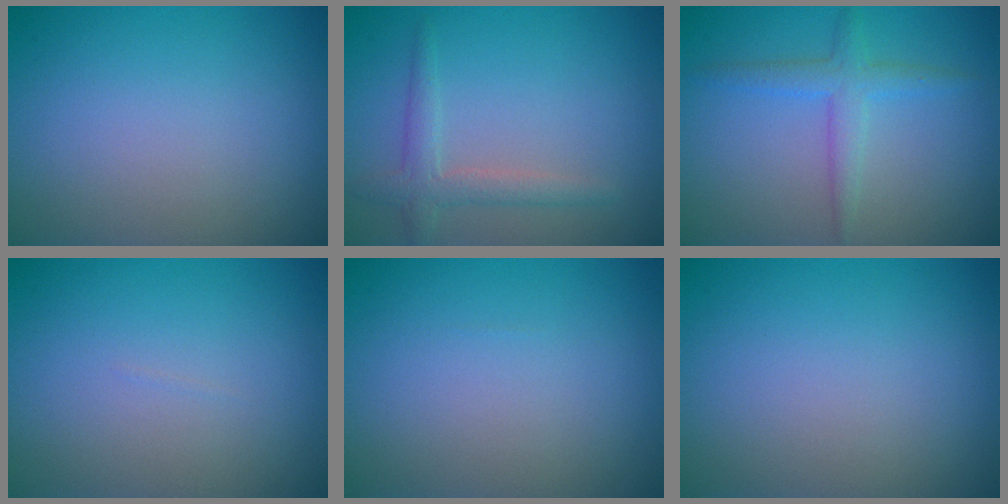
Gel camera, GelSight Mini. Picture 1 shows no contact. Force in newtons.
{"total": 2.3, "press": 2.2, "slide": 0.1}
{"total": 2.5, "press": 2.5, "slide": 0.1}
{"total": 0.0}
{"total": 0.0}
{"total": 0.0}